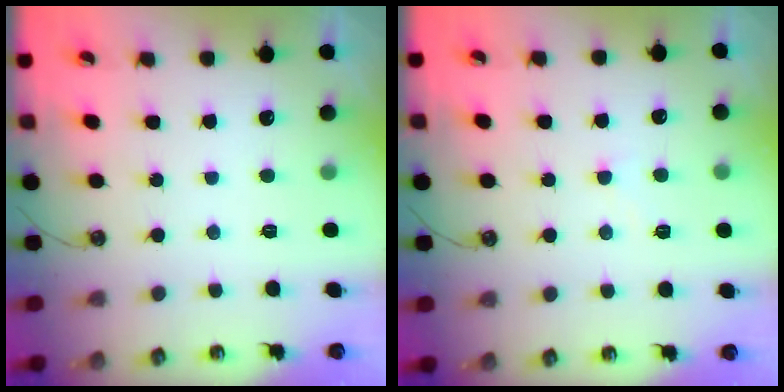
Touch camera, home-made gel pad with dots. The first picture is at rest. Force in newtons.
{"total": 0.7, "press": 0.5, "slide": 0.5}